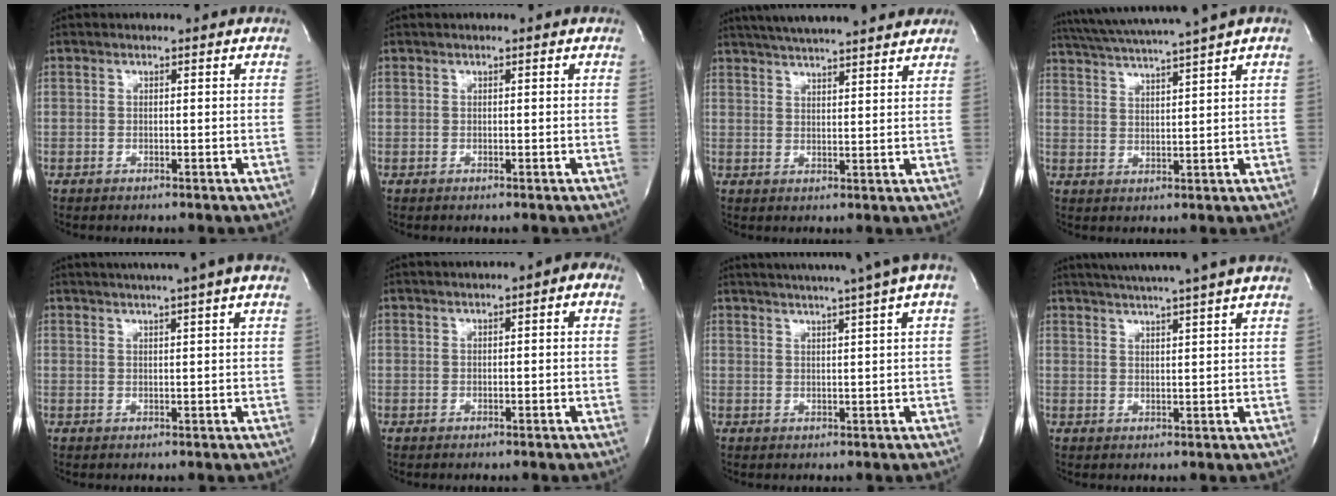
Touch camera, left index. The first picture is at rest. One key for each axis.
{"total": 0.0}
{"total": 17.2, "fx": 15.2, "fy": 1.8, "fz": 7.9, "tx": -0.132, "ty": 0.030, "tz": 0.209}
{"total": 10.8, "fx": 9.1, "fy": -2.1, "fz": 5.5, "tx": -0.100, "ty": 0.004, "tz": 0.142}
{"total": 8.6, "fx": 6.7, "fy": -1.2, "fz": 5.3, "tx": -0.082, "ty": 0.020, "tz": 0.077}
{"total": 2.9, "fx": 1.1, "fy": 0.5, "fz": 2.6, "tx": -0.038, "ty": 0.010, "tz": 0.011}
{"total": 11.9, "fx": 9.1, "fy": -1.5, "fz": 7.6, "tx": -0.124, "ty": 0.004, "tz": 0.112}
{"total": 11.5, "fx": 9.9, "fy": -1.6, "fz": 5.7, "tx": -0.096, "ty": 0.001, "tz": 0.130}